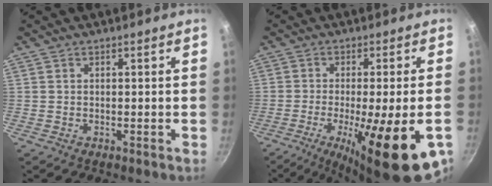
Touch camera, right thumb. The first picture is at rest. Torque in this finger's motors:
{"motor_torque": [0.07, 0.83, 0.60, -0.06, 0.17]}